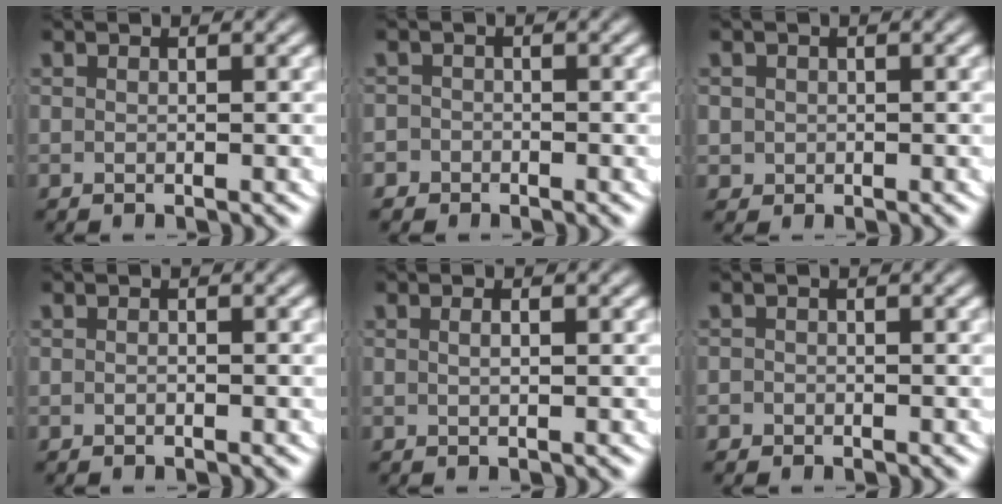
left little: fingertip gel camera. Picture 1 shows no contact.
{"total": 2.4, "force": [-1.4, 1.9, -0.3], "torque": [0.004, -0.010, -0.026]}
{"total": 2.7, "force": [0.0, 2.6, 0.7], "torque": [-0.030, -0.012, 0.003]}
{"total": 0.0}
{"total": 0.7, "force": [0.0, 0.1, 0.7], "torque": [-0.010, 0.000, 0.001]}
{"total": 1.2, "force": [-0.6, 1.0, -0.1], "torque": [0.002, -0.006, -0.011]}